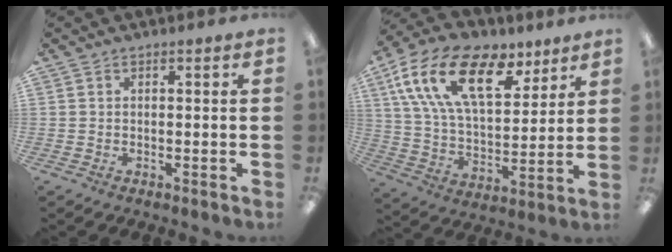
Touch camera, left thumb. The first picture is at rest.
{"total": 21.5, "force": [10.9, 11.2, 14.8], "torque": [-0.269, -0.039, 0.192]}